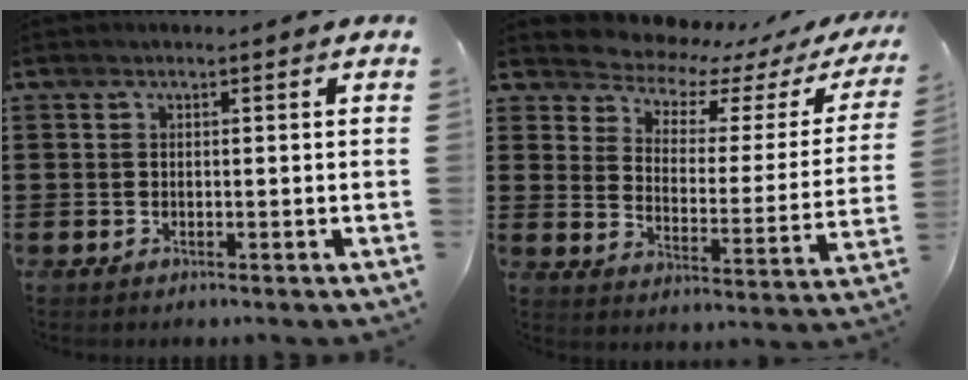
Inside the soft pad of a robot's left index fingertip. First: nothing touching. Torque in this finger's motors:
{"motor_torque": [2.14, 0.00, 0.14, -0.08]}